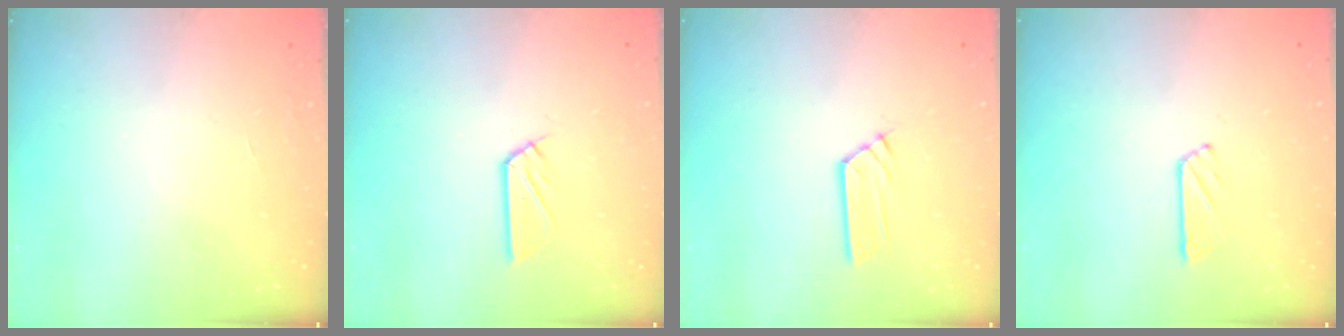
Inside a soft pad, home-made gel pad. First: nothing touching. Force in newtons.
{"total": 5.3, "press": 5.3, "slide": 0.2}
{"total": 4.1, "press": 4.1, "slide": 0.1}
{"total": 2.9, "press": 2.9, "slide": 0.3}